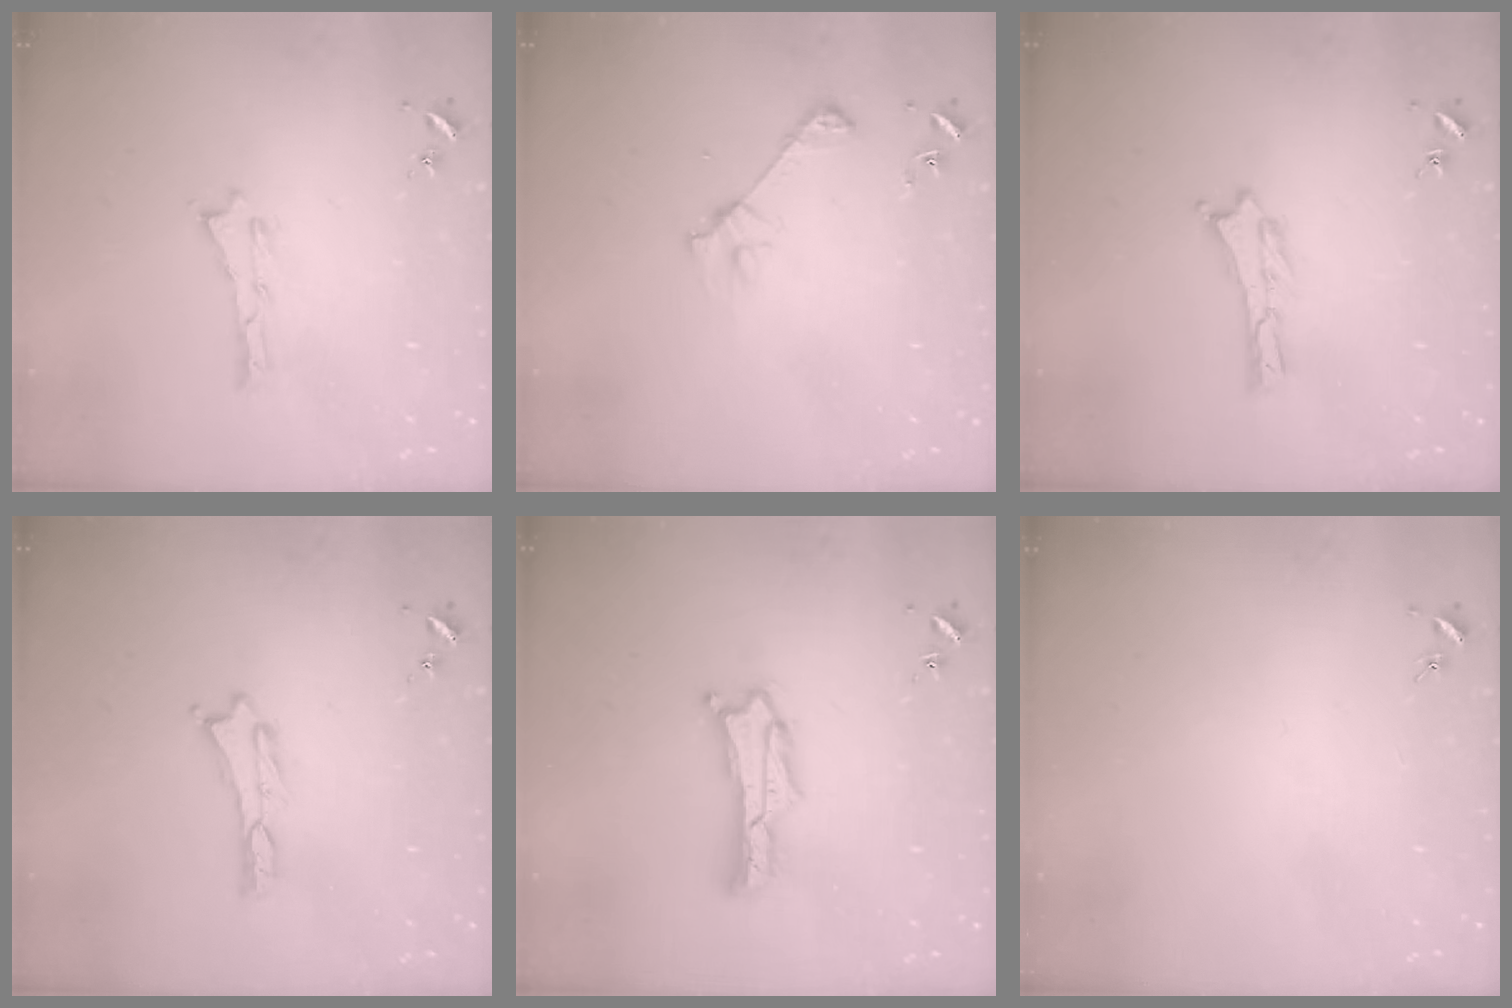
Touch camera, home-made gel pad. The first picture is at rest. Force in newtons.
{"total": 3.8, "press": 3.8, "slide": 0.3}
{"total": 0.0}
{"total": 0.0}
{"total": 1.7, "press": 1.7, "slide": 0.3}
{"total": 0.0}